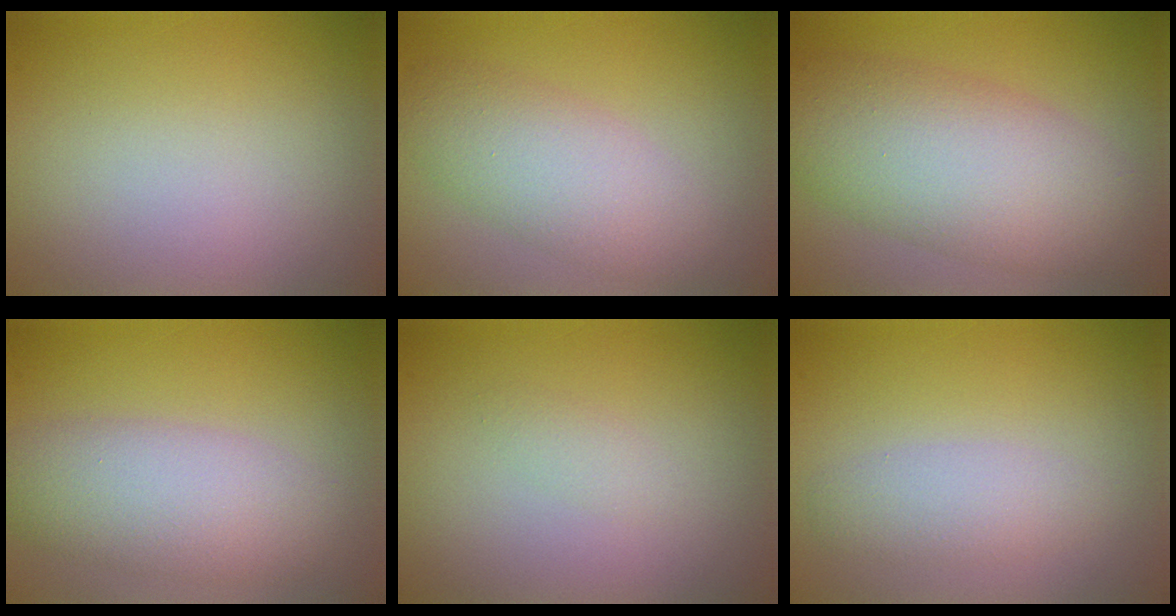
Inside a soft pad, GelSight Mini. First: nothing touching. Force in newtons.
{"total": 4.7, "press": 4.7, "slide": 0.2}
{"total": 8.3, "press": 8.3, "slide": 0.1}
{"total": 5.3, "press": 5.3, "slide": 0.4}
{"total": 0.8, "press": 0.8, "slide": 0.1}
{"total": 2.3, "press": 2.3, "slide": 0.1}